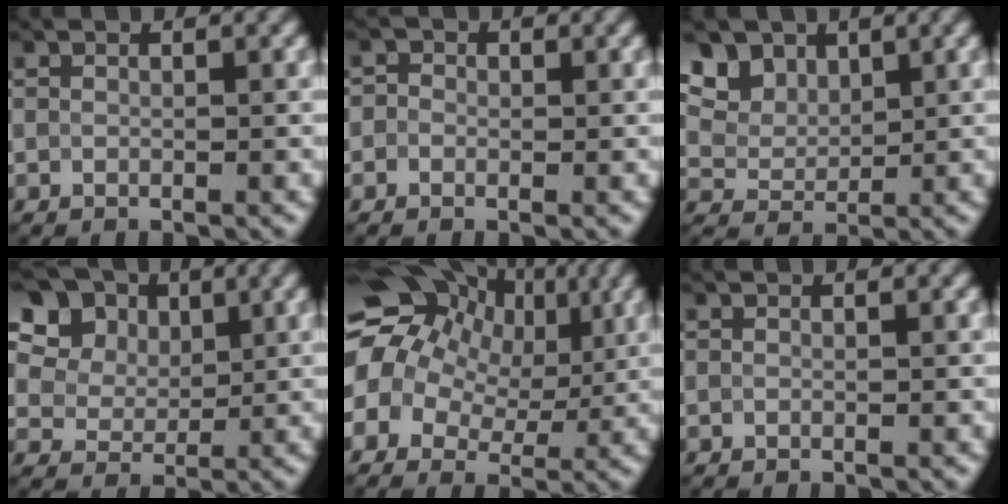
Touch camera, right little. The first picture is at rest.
{"total": 1.3, "force": [0.0, 1.2, 0.4], "torque": [0.002, -0.002, -0.016]}
{"total": 7.9, "force": [4.8, 5.2, 3.5], "torque": [-0.086, 0.005, 0.077]}
{"total": 16.0, "force": [7.7, 11.9, 7.5], "torque": [-0.192, 0.039, 0.142]}
{"total": 15.4, "force": [4.6, 11.7, 8.9], "torque": [-0.176, 0.034, 0.068]}
{"total": 0.0}